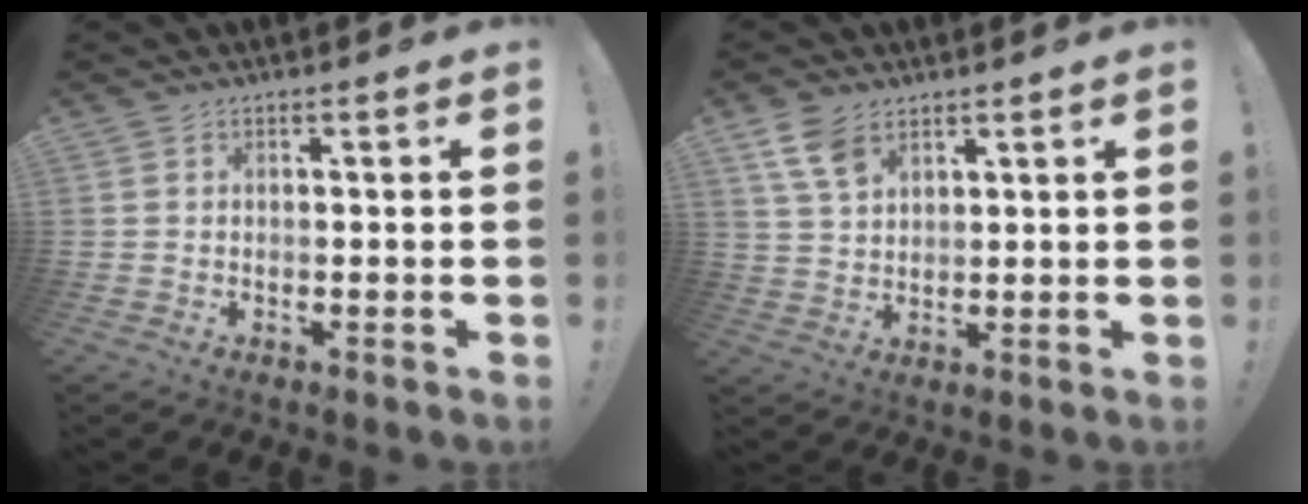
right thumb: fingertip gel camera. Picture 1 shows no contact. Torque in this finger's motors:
{"motor_torque": [-0.40, 0.21, 0.59, 0.12, 0.00]}